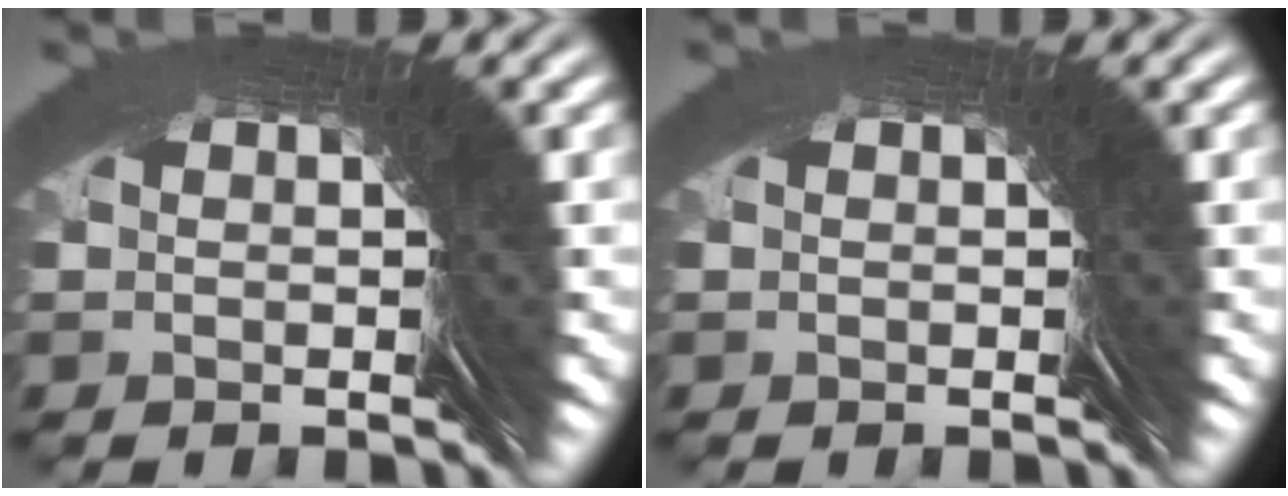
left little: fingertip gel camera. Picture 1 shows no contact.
{"total": 0.0}